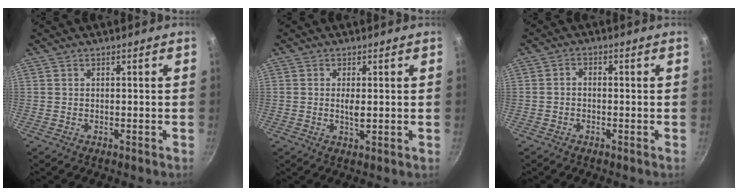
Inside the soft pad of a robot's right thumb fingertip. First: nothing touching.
{"total": 2.7, "force": [0.2, 0.9, 2.5], "torque": [-0.046, -0.005, 0.002]}
{"total": 1.7, "force": [-0.7, 1.2, 1.1], "torque": [-0.019, 0.013, -0.016]}